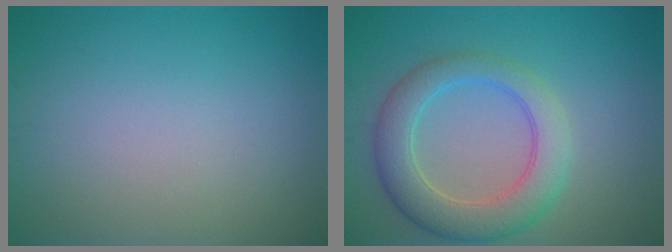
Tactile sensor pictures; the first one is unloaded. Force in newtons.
{"total": 5.7, "press": 5.7, "slide": 0.2}